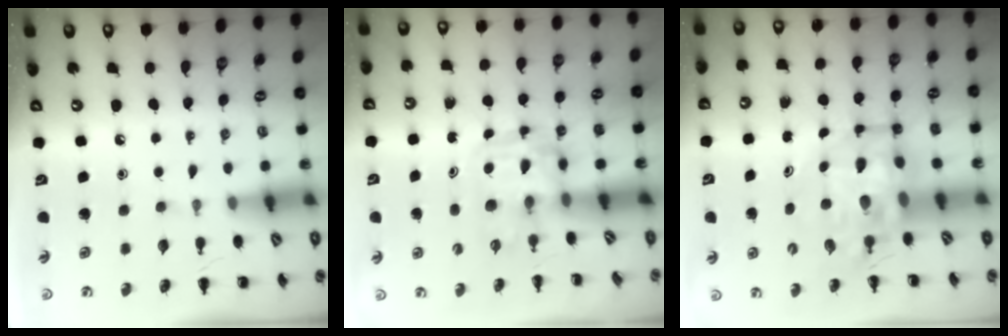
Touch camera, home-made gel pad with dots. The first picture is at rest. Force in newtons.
{"total": 3.5, "press": 3.4, "slide": 0.6}
{"total": 9.5, "press": 9.1, "slide": 2.8}